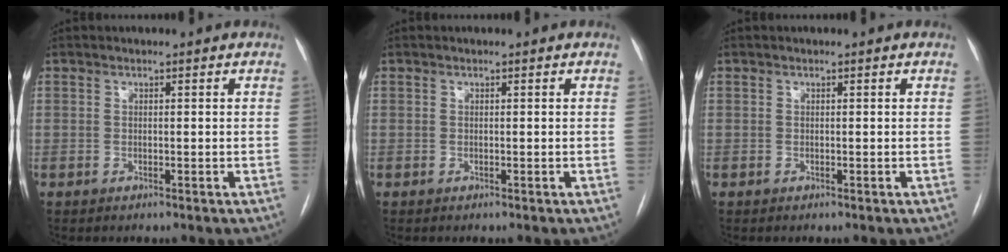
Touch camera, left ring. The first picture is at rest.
{"total": 0.0}
{"total": 0.0}